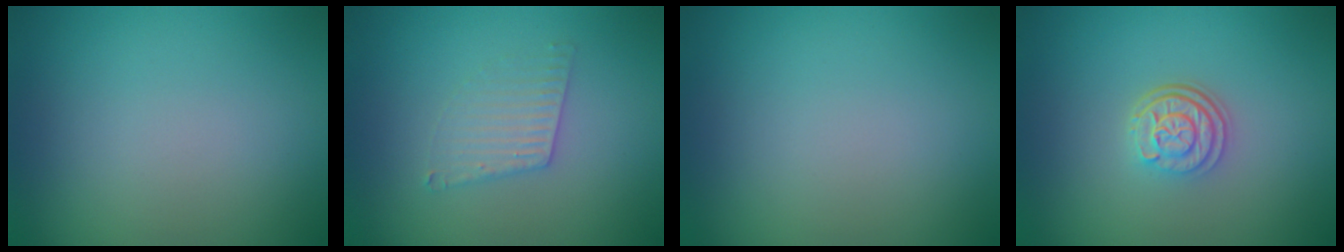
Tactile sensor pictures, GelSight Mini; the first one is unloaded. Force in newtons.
{"total": 2.1, "press": 2.1, "slide": 0.3}
{"total": 0.0}
{"total": 3.2, "press": 2.5, "slide": 2.0}